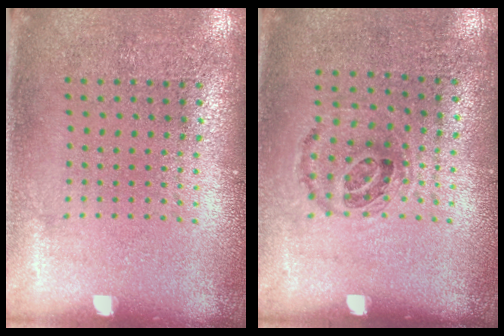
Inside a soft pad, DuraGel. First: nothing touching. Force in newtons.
{"total": 0.9, "press": 0.7, "slide": 0.6}